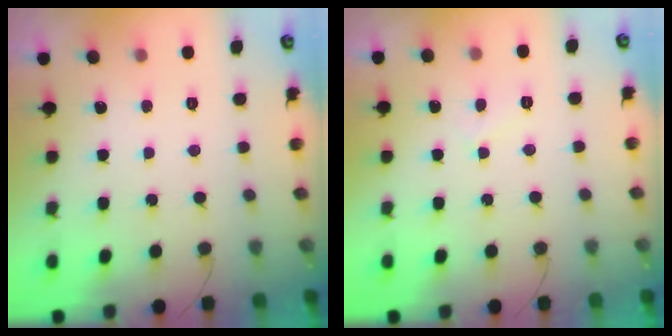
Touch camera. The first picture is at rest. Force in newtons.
{"total": 3.2, "press": 3.2, "slide": 0.4}